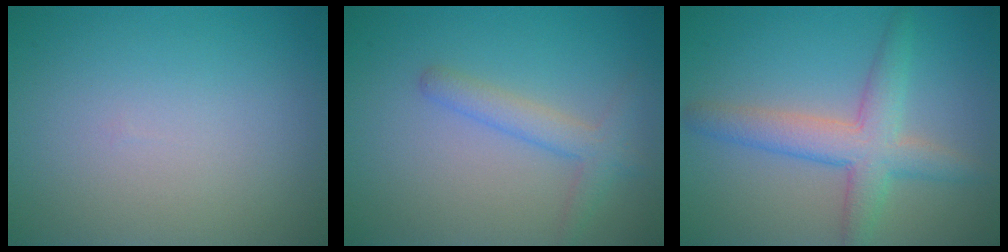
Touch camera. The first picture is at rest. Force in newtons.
{"total": 2.5, "press": 2.5, "slide": 0.1}
{"total": 4.7, "press": 4.7, "slide": 0.2}